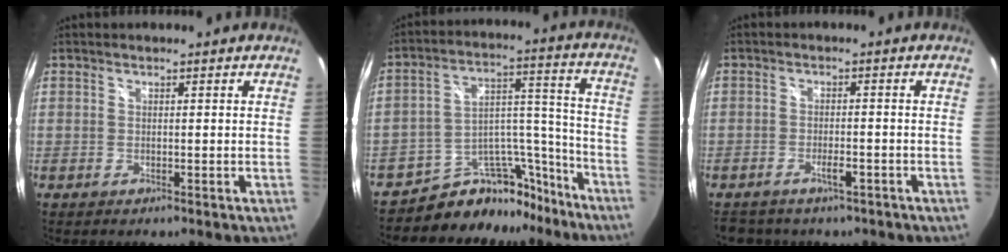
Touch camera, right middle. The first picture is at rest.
{"total": 15.3, "force": [-13.0, 7.4, 3.4], "torque": [-0.047, 0.078, -0.190]}
{"total": 6.8, "force": [-5.3, 3.1, 3.0], "torque": [-0.065, -0.002, -0.071]}